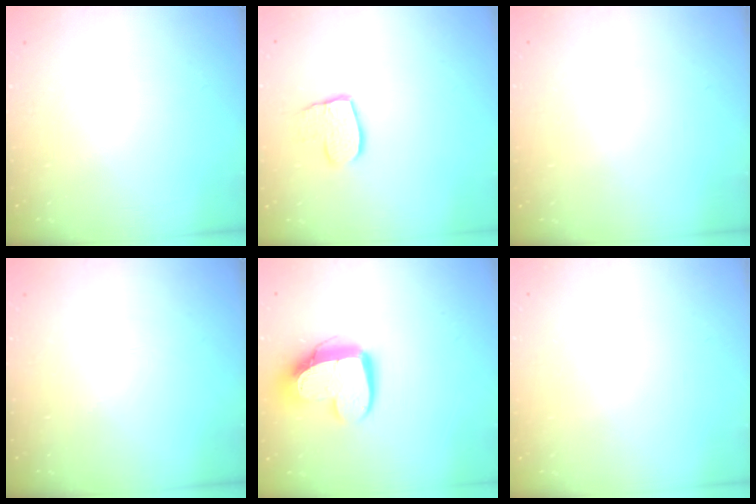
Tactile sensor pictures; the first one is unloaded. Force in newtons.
{"total": 10.1, "press": 10.0, "slide": 0.7}
{"total": 0.0}
{"total": 0.0}
{"total": 13.5, "press": 13.5, "slide": 1.1}
{"total": 0.0}